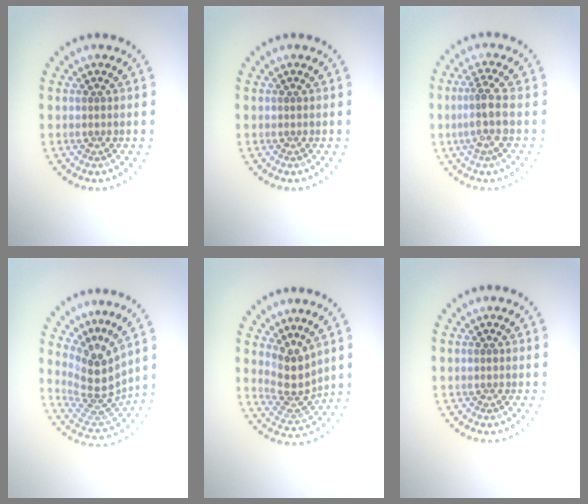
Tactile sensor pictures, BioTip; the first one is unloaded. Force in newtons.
{"total": 0.0}
{"total": 2.6, "press": 2.0, "slide": 1.6}
{"total": 4.3, "press": 2.9, "slide": 3.2}
{"total": 3.5, "press": 2.8, "slide": 2.2}
{"total": 0.0}